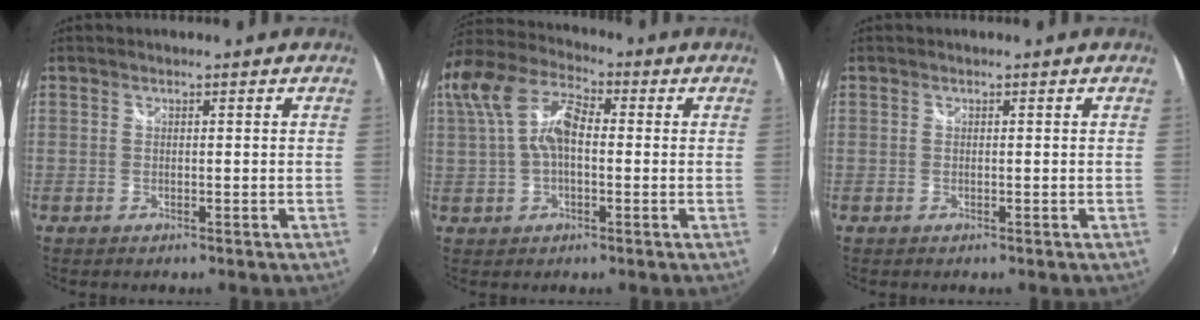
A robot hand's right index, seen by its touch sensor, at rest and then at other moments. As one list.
[{"total": 12.9, "force": [2.0, 7.2, 10.6], "torque": [-0.209, 0.022, 0.032]}, {"total": 0.0}]